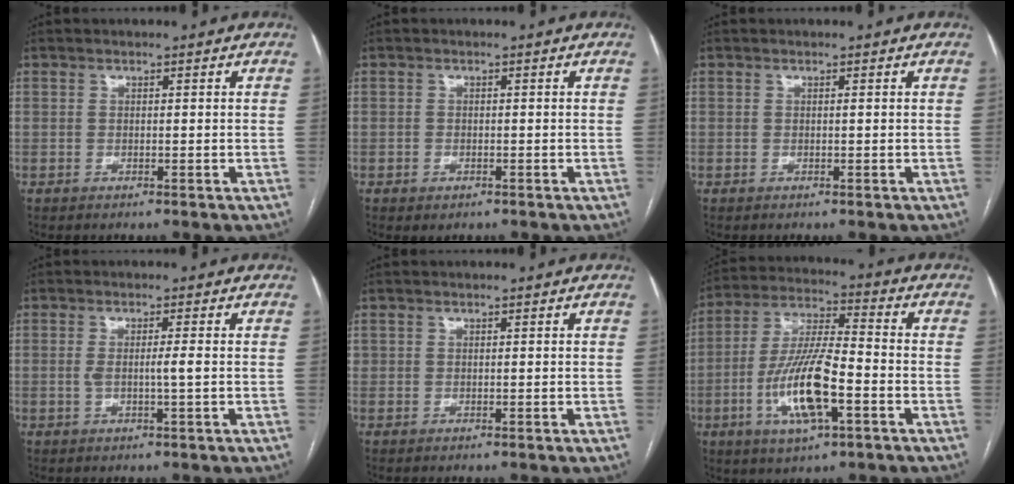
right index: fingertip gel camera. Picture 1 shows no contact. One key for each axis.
{"total": 1.3, "fx": -0.7, "fy": 0.9, "fz": 0.6, "tx": -0.009, "ty": 0.002, "tz": -0.005}
{"total": 0.0}
{"total": 2.6, "fx": -0.2, "fy": -0.2, "fz": 2.6, "tx": -0.047, "ty": -0.001, "tz": -0.003}
{"total": 0.0}
{"total": 13.8, "fx": -4.5, "fy": 3.1, "fz": 12.7, "tx": -0.258, "ty": -0.003, "tz": -0.079}